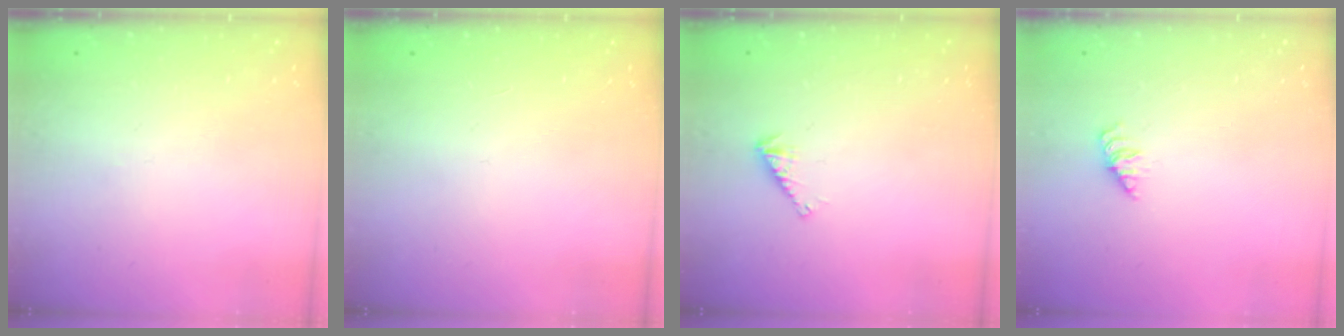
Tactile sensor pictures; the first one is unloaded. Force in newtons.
{"total": 0.0}
{"total": 2.8, "press": 2.7, "slide": 0.5}
{"total": 1.4, "press": 1.4, "slide": 0.3}